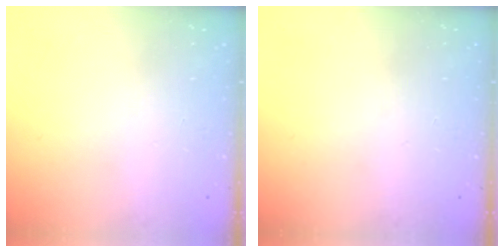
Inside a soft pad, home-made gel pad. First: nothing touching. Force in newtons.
{"total": 0.0}